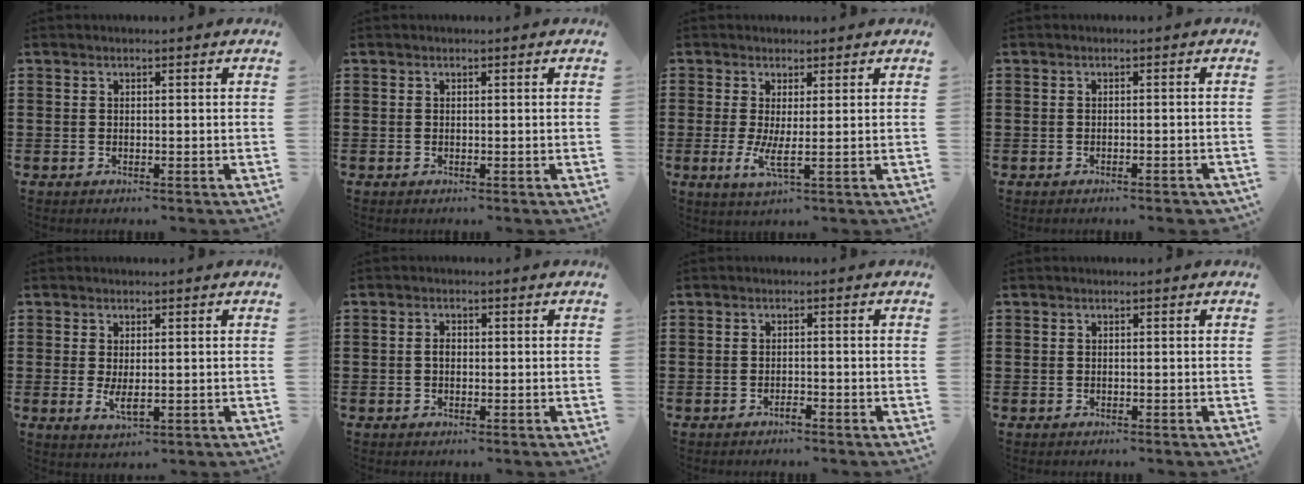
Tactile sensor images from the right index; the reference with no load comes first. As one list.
[{"total": 0.0}, {"total": 4.1, "force": [-0.2, 0.2, 4.0], "torque": [-0.090, -0.016, -0.006]}, {"total": 0.9, "force": [-0.7, 0.0, 0.6], "torque": [-0.011, -0.003, -0.013]}, {"total": 3.0, "force": [0.2, 1.1, 2.8], "torque": [-0.062, -0.003, 0.002]}, {"total": 1.5, "force": [-0.1, 0.9, 1.2], "torque": [-0.022, 0.005, -0.003]}, {"total": 1.0, "force": [-0.9, 0.1, 0.4], "torque": [-0.011, -0.002, -0.017]}, {"total": 0.0}]